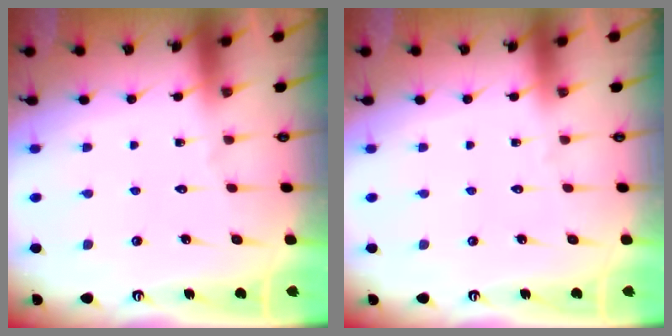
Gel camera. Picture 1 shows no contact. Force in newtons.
{"total": 0.0}